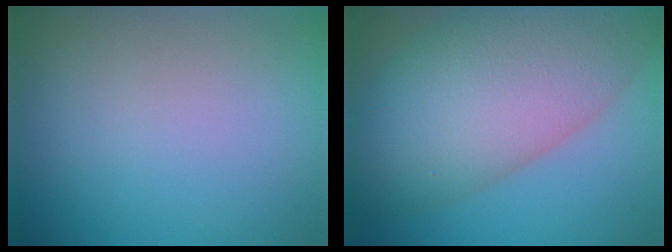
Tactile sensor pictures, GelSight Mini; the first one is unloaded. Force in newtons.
{"total": 13.2, "press": 13.2, "slide": 0.6}